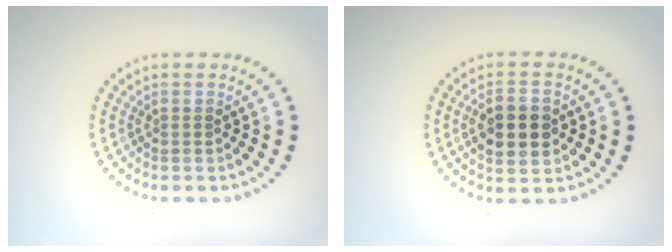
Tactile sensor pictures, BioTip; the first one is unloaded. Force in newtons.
{"total": 4.6, "press": 4.6, "slide": 0.2}